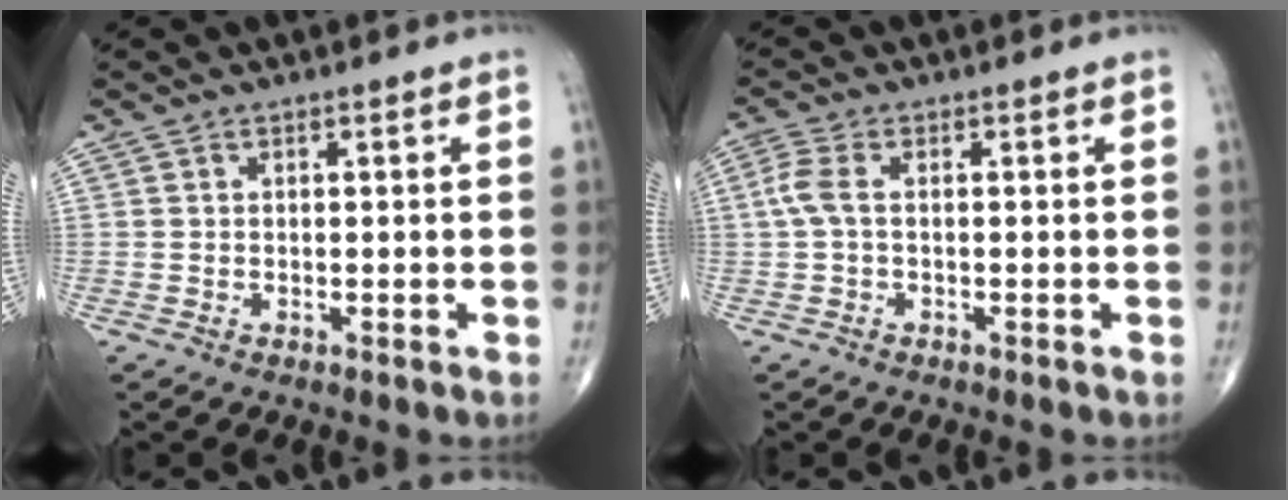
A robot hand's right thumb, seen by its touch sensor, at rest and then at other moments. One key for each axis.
{"total": 3.5, "fx": 0.0, "fy": 1.5, "fz": 3.2, "tx": -0.090, "ty": 0.005, "tz": -0.004}